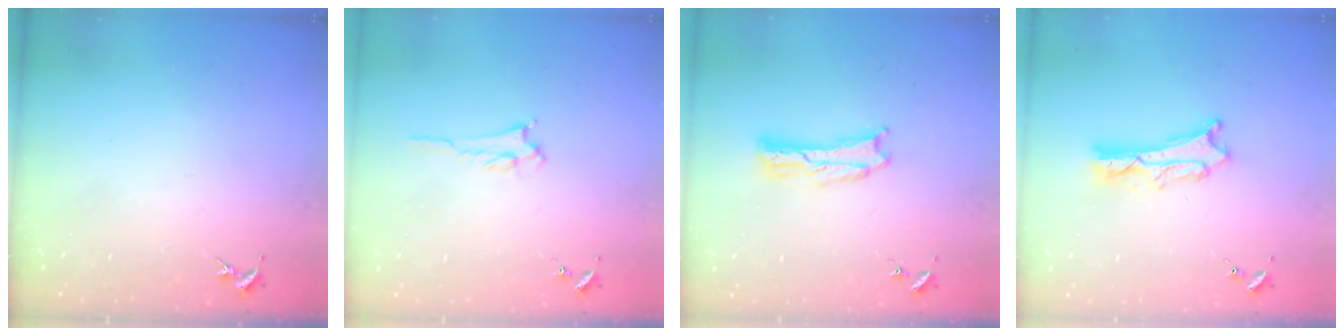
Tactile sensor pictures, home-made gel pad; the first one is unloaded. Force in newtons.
{"total": 2.2, "press": 2.2, "slide": 0.3}
{"total": 1.0, "press": 1.0, "slide": 0.2}
{"total": 3.8, "press": 3.8, "slide": 0.4}